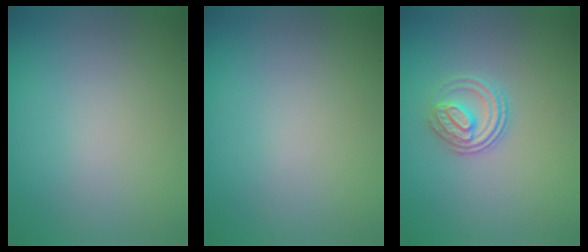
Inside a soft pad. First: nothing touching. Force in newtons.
{"total": 0.0}
{"total": 3.0, "press": 2.6, "slide": 1.5}